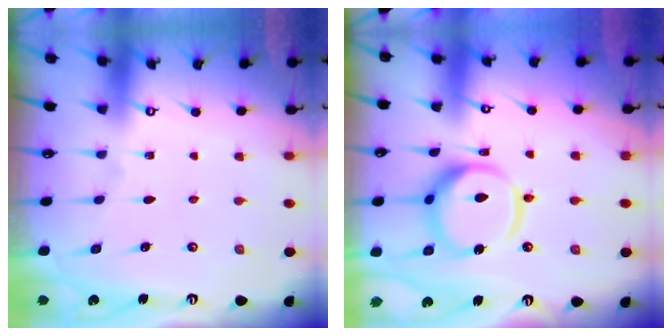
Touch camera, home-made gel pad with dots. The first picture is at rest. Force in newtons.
{"total": 14.7, "press": 14.6, "slide": 1.6}